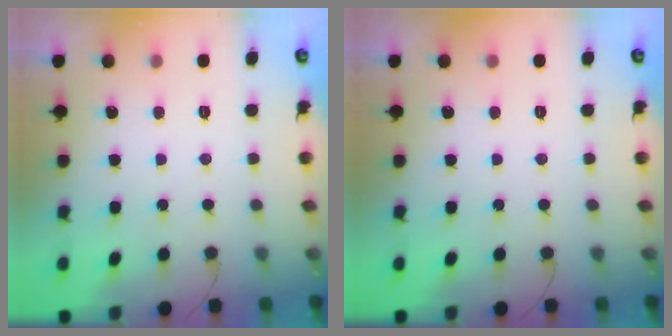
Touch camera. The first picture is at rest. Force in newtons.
{"total": 0.0}